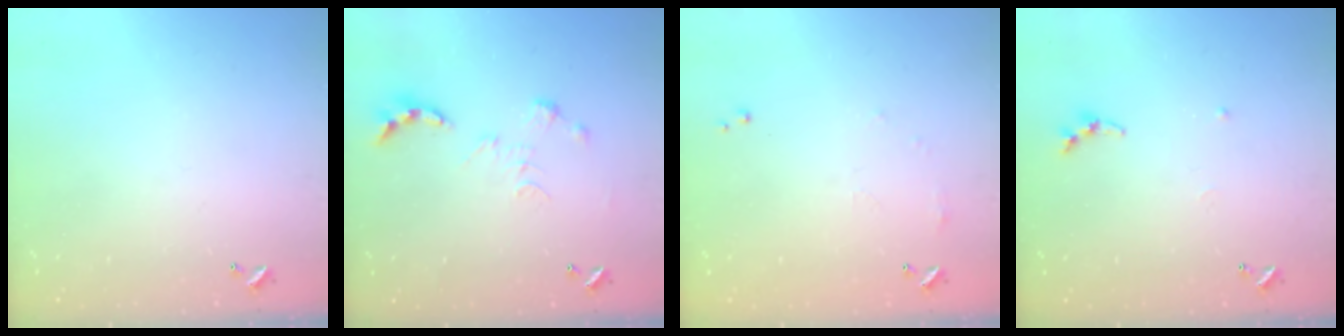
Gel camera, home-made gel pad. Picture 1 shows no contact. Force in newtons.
{"total": 0.0}
{"total": 5.4, "press": 5.3, "slide": 0.6}
{"total": 6.2, "press": 6.1, "slide": 0.7}